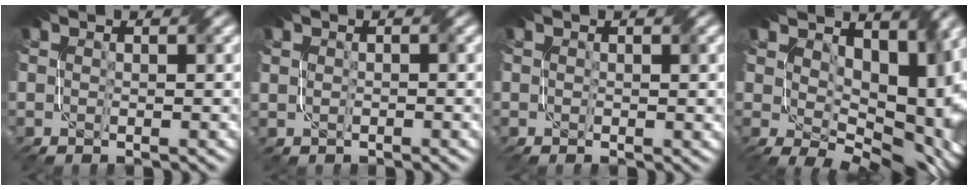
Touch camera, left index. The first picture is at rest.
{"total": 0.9, "force": [0.1, 0.3, -0.8], "torque": [0.012, -0.001, 0.005]}
{"total": 0.6, "force": [0.1, 0.3, 0.5], "torque": [-0.006, -0.005, -0.001]}
{"total": 12.5, "force": [2.0, 8.4, 9.0], "torque": [-0.143, -0.028, 0.051]}